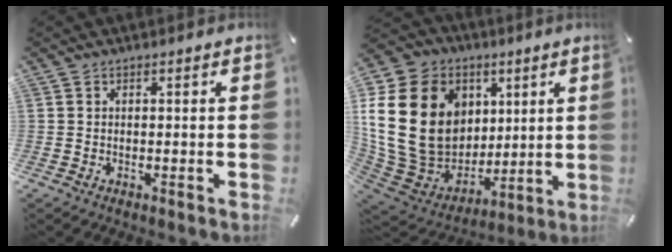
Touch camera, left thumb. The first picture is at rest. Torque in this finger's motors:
{"motor_torque": [2.50, 2.50, 1.81, -0.96, 0.48]}